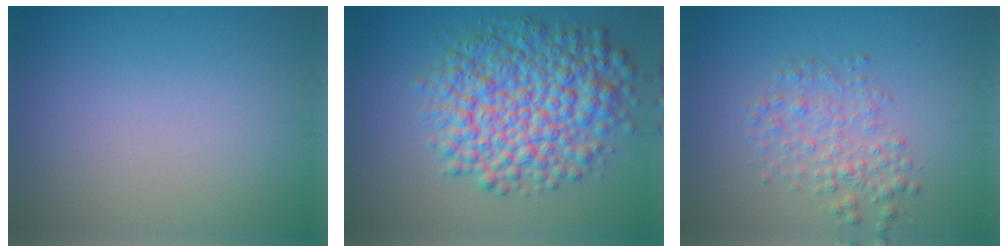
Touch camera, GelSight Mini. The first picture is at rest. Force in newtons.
{"total": 9.5, "press": 9.5, "slide": 0.2}
{"total": 2.9, "press": 2.9, "slide": 0.1}